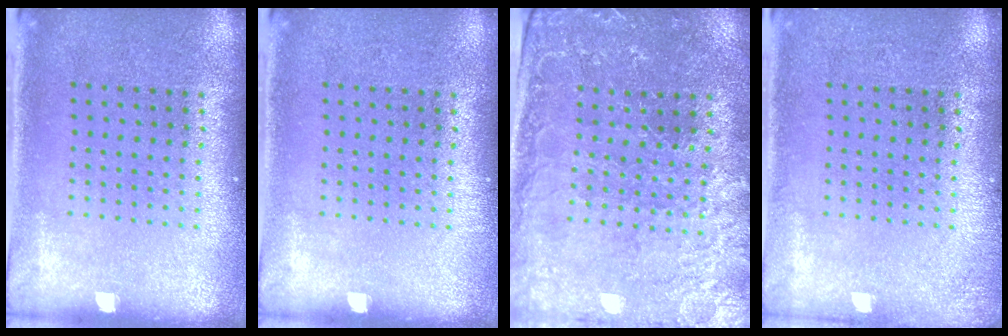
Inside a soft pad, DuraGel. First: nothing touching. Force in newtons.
{"total": 0.0}
{"total": 1.2, "press": 1.2, "slide": 0.4}
{"total": 1.0, "press": 1.0, "slide": 0.3}